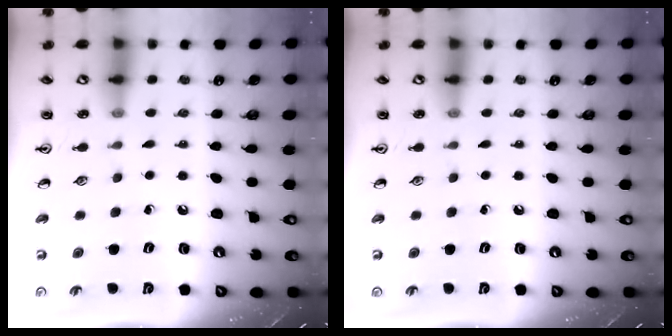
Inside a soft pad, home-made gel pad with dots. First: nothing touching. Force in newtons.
{"total": 0.0}